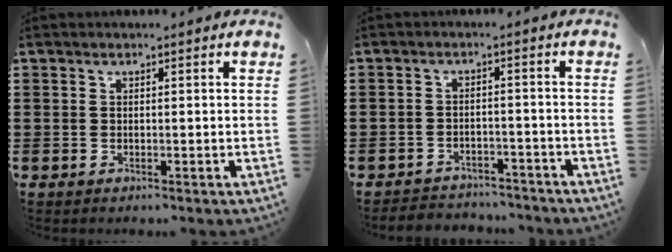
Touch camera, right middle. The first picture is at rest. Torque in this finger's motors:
{"motor_torque": [2.14, 0.00, 0.15, 0.04]}